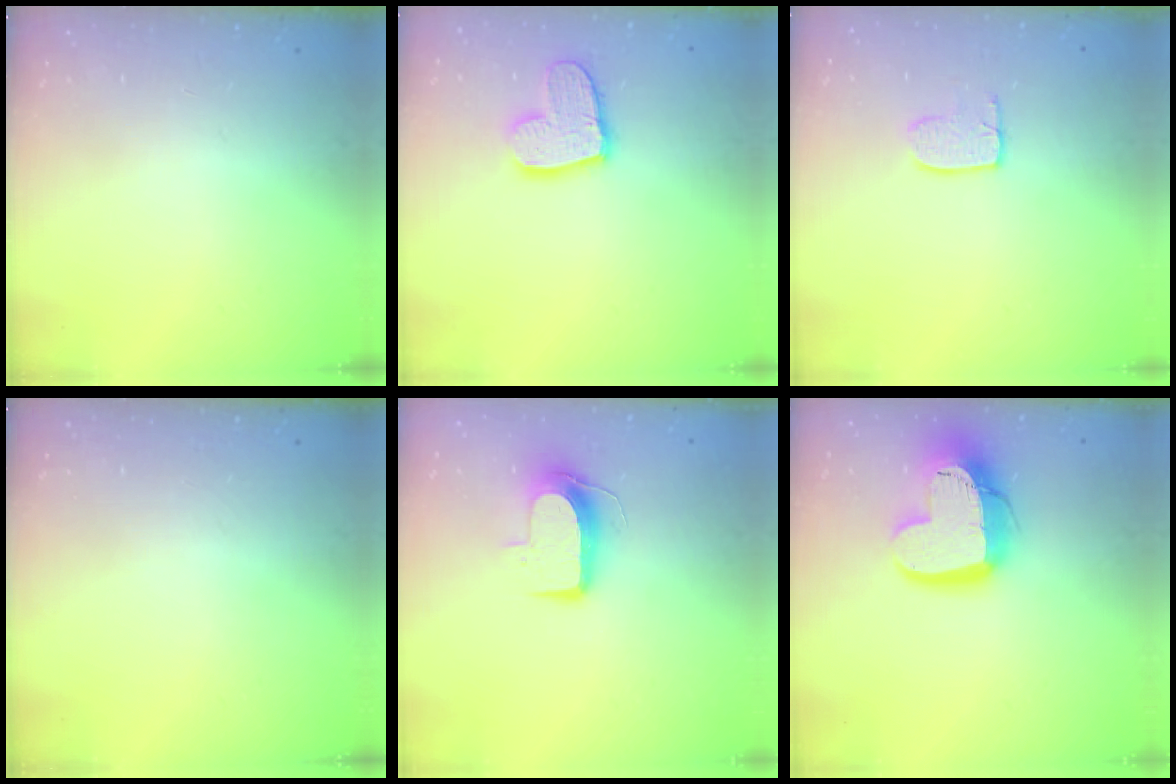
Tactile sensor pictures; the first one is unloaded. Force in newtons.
{"total": 12.2, "press": 12.2, "slide": 1.0}
{"total": 5.9, "press": 5.9, "slide": 0.4}
{"total": 0.0}
{"total": 10.6, "press": 10.6, "slide": 0.8}
{"total": 18.9, "press": 18.8, "slide": 1.5}